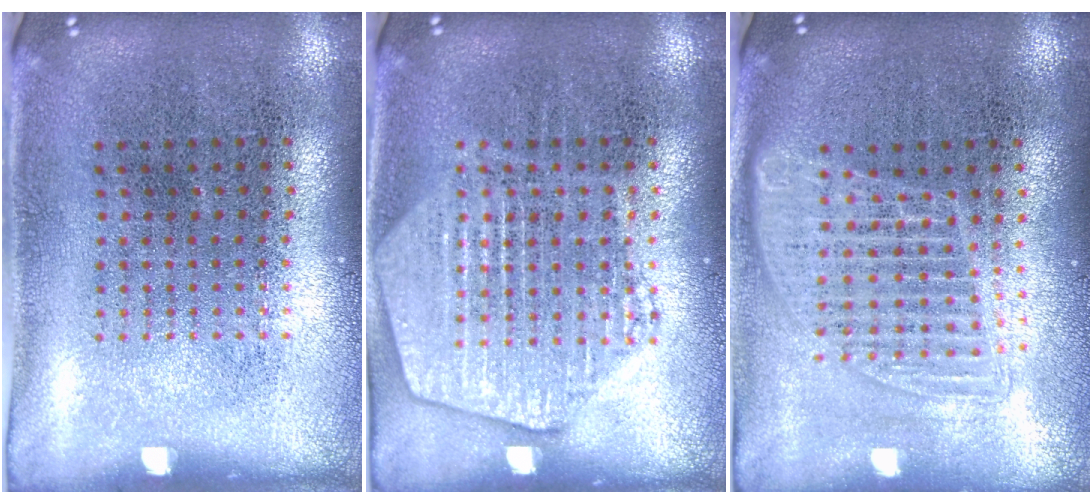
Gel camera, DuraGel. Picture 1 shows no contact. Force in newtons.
{"total": 2.8, "press": 2.7, "slide": 0.4}
{"total": 1.5, "press": 1.3, "slide": 0.7}